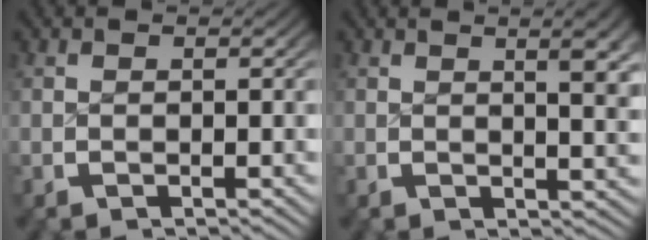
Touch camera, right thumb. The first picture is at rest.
{"total": 3.8, "force": [1.2, 1.0, 3.5], "torque": [-0.038, -0.004, 0.021]}